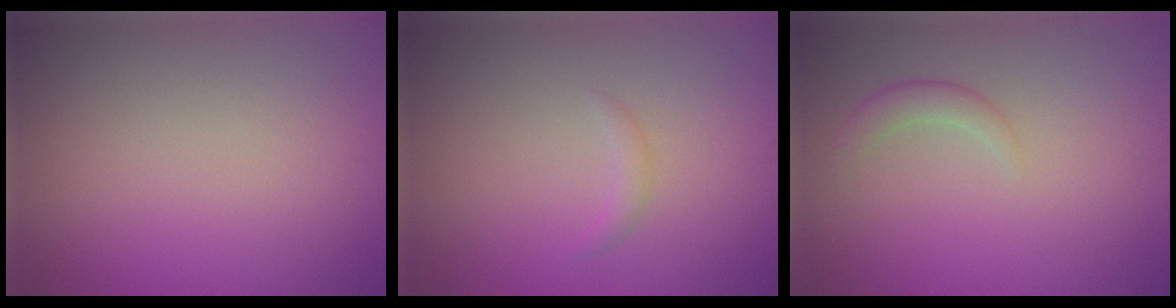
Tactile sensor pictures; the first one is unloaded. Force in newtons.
{"total": 0.8, "press": 0.8, "slide": 0.1}
{"total": 1.5, "press": 1.5, "slide": 0.1}